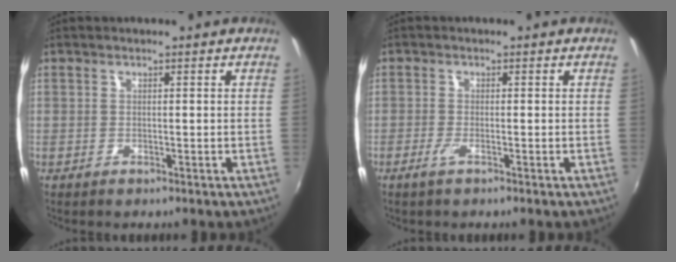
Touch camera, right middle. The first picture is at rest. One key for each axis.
{"total": 1.9, "fx": -1.1, "fy": -0.2, "fz": 1.6, "tx": -0.034, "ty": -0.005, "tz": -0.024}